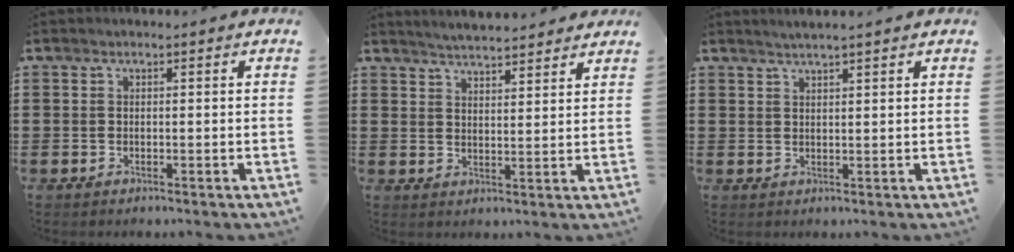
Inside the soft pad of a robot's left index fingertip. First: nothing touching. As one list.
[{"total": 3.9, "force": [3.9, 0.2, 0.3], "torque": [-0.017, -0.012, 0.071]}, {"total": 1.6, "force": [1.5, -0.3, 0.5], "torque": [-0.011, 0.001, 0.028]}]